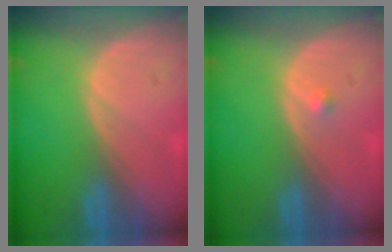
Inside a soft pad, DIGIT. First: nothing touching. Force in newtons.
{"total": 0.8, "press": 0.6, "slide": 0.4}